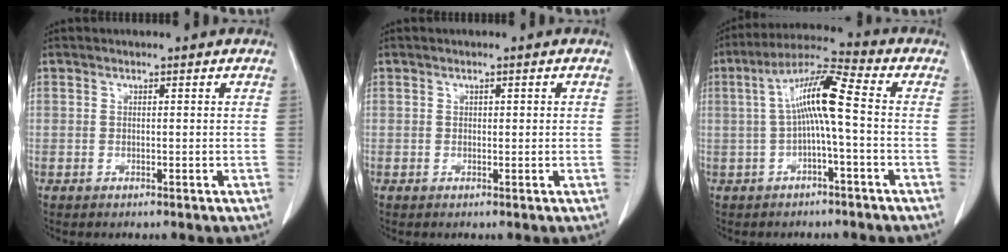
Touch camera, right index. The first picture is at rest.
{"total": 0.6, "force": [0.1, 0.3, 0.5], "torque": [-0.007, 0.001, 0.003]}
{"total": 8.8, "force": [-0.1, 0.2, 8.8], "torque": [-0.163, 0.027, -0.007]}